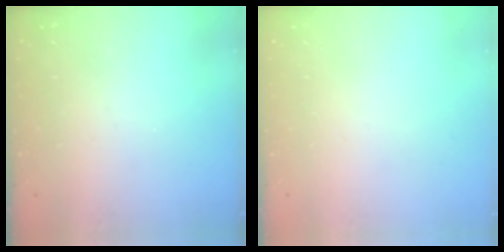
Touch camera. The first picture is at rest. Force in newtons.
{"total": 0.0}